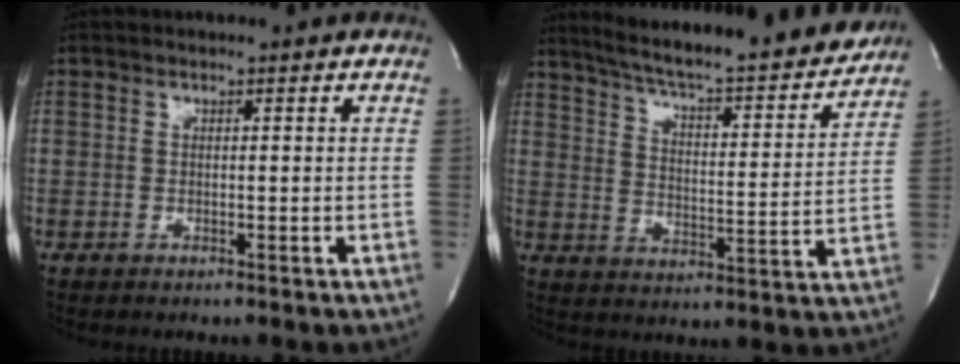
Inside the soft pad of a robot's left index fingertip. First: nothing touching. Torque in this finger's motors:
{"motor_torque": [0.13, -0.22, 0.70, 0.13]}